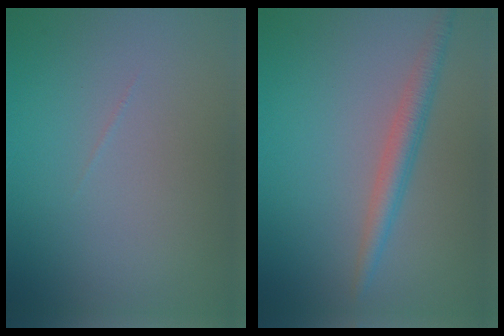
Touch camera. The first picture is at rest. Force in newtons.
{"total": 2.6, "press": 2.6, "slide": 0.0}